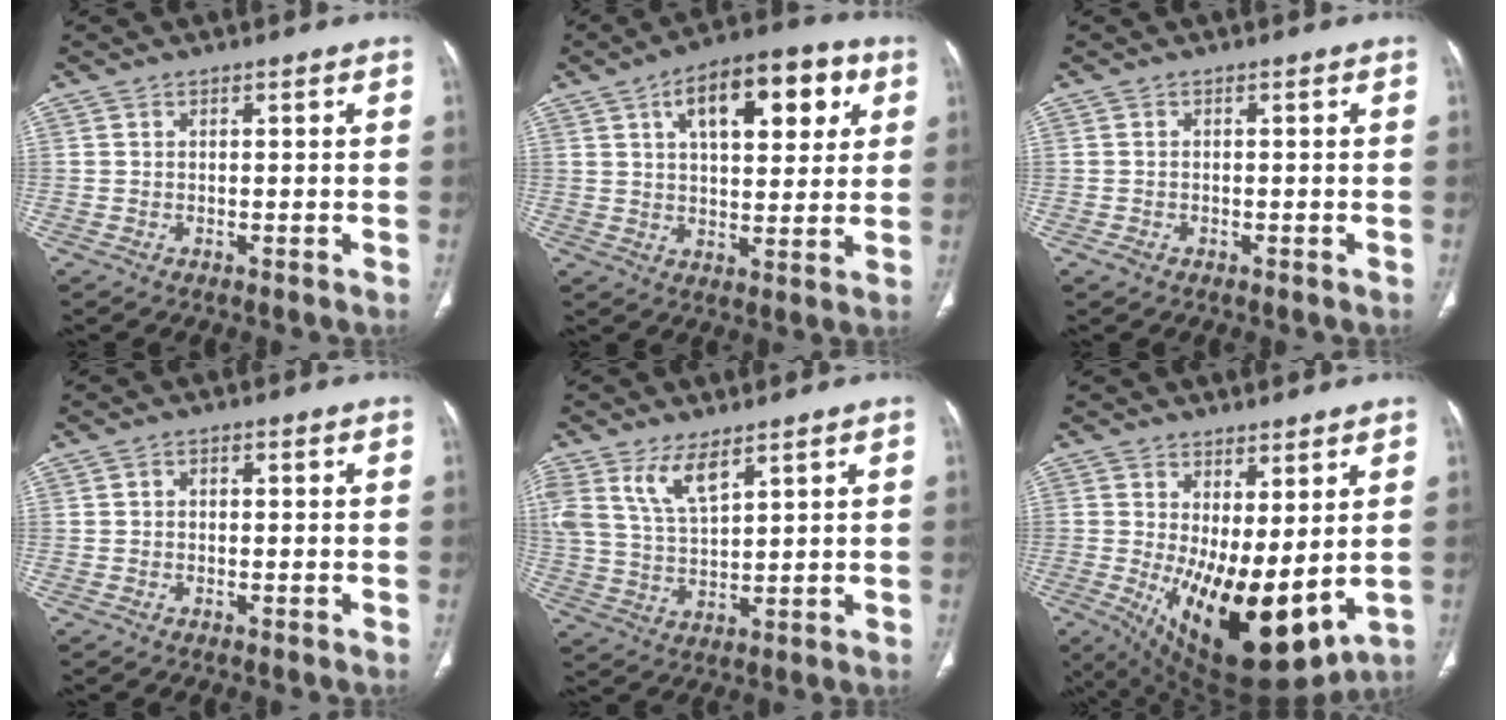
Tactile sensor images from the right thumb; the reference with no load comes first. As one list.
[{"total": 16.7, "force": [6.4, 7.9, 13.2], "torque": [-0.153, 0.003, 0.094]}, {"total": 1.1, "force": [-0.6, 0.8, 0.5], "torque": [-0.010, 0.005, -0.009]}, {"total": 0.9, "force": [-0.1, 0.7, 0.5], "torque": [-0.003, 0.003, -0.007]}, {"total": 7.8, "force": [4.9, 2.9, 5.3], "torque": [-0.105, -0.021, 0.106]}, {"total": 17.6, "force": [-0.6, 7.5, 15.9], "torque": [-0.260, -0.036, 0.018]}]